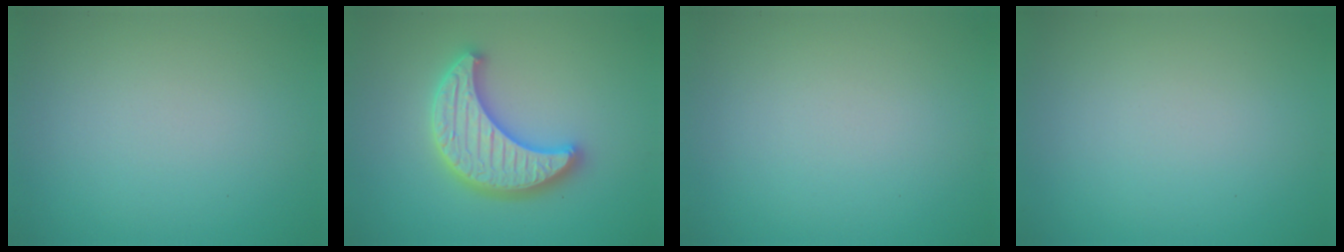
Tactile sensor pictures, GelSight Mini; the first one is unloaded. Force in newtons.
{"total": 4.8, "press": 4.7, "slide": 1.1}
{"total": 0.0}
{"total": 0.0}